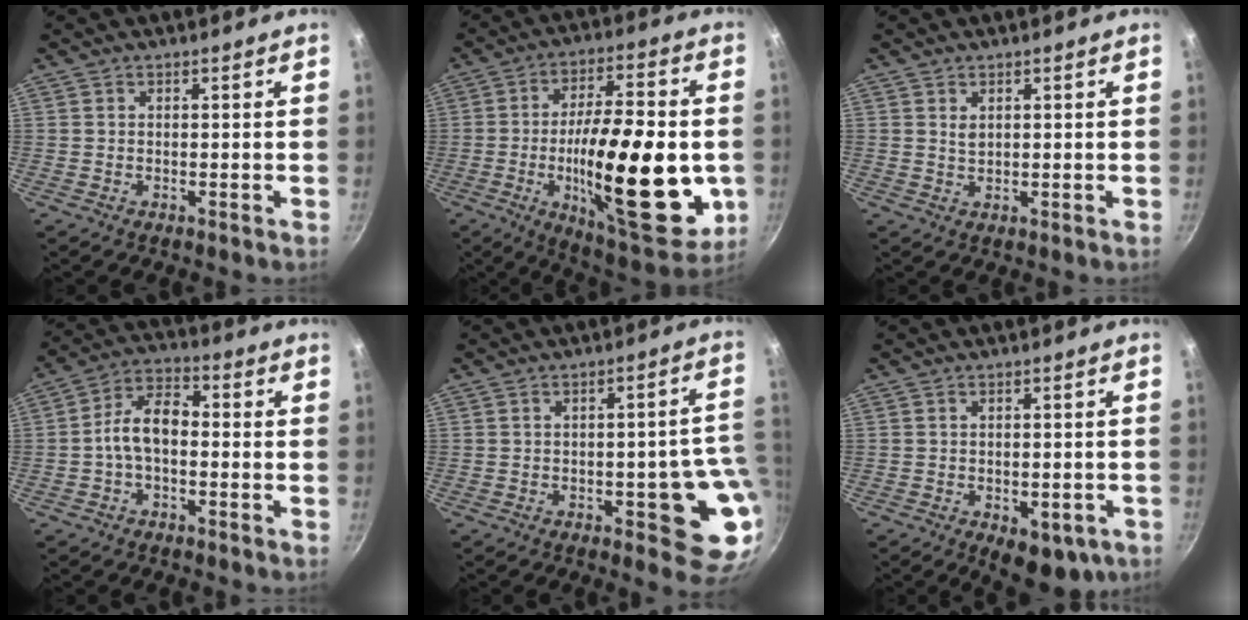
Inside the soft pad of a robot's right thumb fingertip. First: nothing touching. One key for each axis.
{"total": 28.1, "fx": -4.8, "fy": 9.8, "fz": 25.9, "tx": -0.373, "ty": -0.002, "tz": -0.070}
{"total": 1.5, "fx": 0.7, "fy": 0.9, "fz": 0.9, "tx": -0.014, "ty": -0.005, "tz": 0.015}
{"total": 8.2, "fx": -1.3, "fy": 4.8, "fz": 6.5, "tx": -0.104, "ty": 0.039, "tz": -0.035}
{"total": 11.8, "fx": -2.1, "fy": 4.8, "fz": 10.5, "tx": -0.060, "ty": 0.016, "tz": -0.022}
{"total": 8.8, "fx": -3.8, "fy": 4.6, "fz": 6.5, "tx": -0.052, "ty": 0.007, "tz": -0.036}